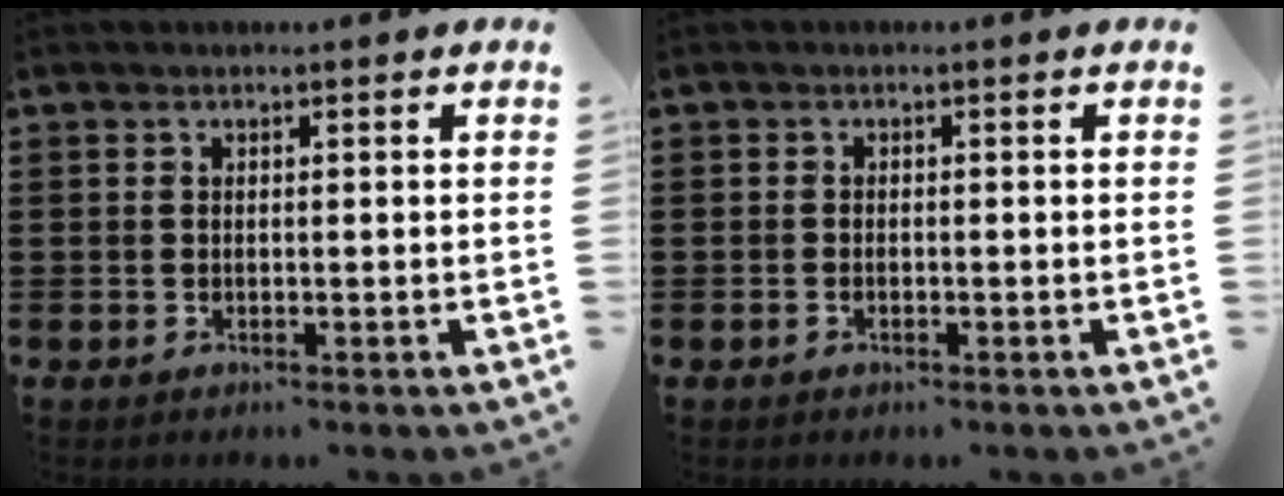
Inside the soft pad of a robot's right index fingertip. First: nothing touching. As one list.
[{"total": 0.6, "force": [-0.4, 0.2, 0.4], "torque": [-0.010, -0.004, -0.007]}]